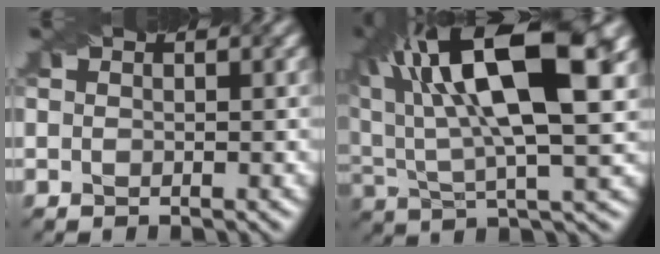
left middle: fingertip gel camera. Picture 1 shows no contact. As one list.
[{"total": 15.3, "force": [4.9, 5.6, 13.4], "torque": [-0.220, 0.019, 0.078]}]